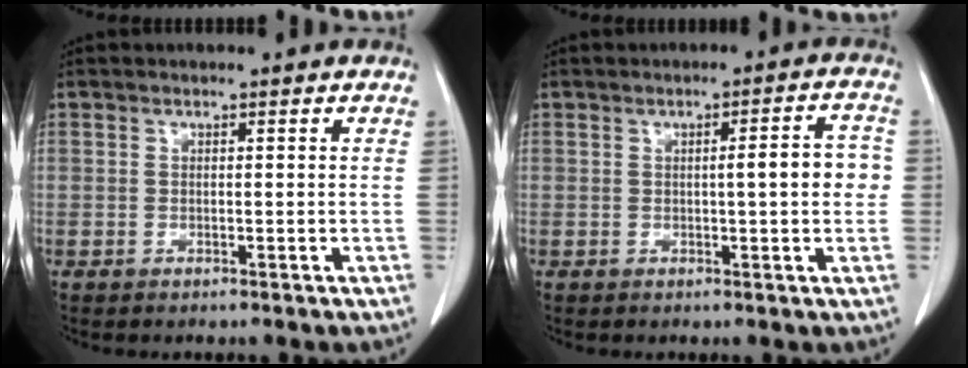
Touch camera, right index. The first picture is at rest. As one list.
[{"total": 5.2, "force": [0.0, 0.7, 5.2], "torque": [-0.068, 0.014, -0.002]}]